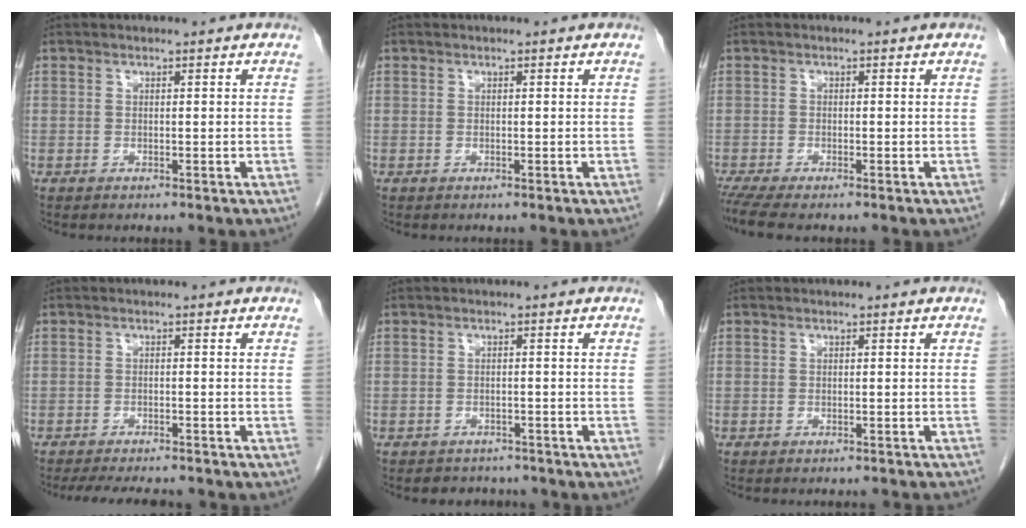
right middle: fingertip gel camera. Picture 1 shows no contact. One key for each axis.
{"total": 0.0}
{"total": 4.1, "fx": -3.4, "fy": 0.3, "fz": 2.4, "tx": -0.043, "ty": -0.011, "tz": -0.060}
{"total": 8.3, "fx": -7.4, "fy": 1.6, "fz": 3.4, "tx": -0.049, "ty": -0.010, "tz": -0.103}
{"total": 3.7, "fx": -3.3, "fy": 1.7, "fz": 0.1, "tx": -0.004, "ty": 0.005, "tz": -0.042}
{"total": 4.6, "fx": -4.4, "fy": 0.8, "fz": 1.3, "tx": -0.018, "ty": -0.010, "tz": -0.046}